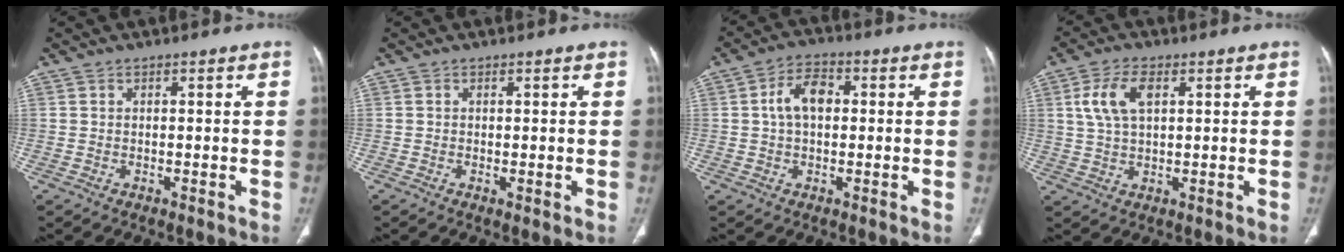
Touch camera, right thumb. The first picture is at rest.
{"total": 0.9, "force": [-0.1, 0.2, 0.9], "torque": [-0.019, -0.005, 0.000]}
{"total": 6.9, "force": [0.9, 4.4, 5.3], "torque": [-0.089, 0.018, 0.010]}
{"total": 7.5, "force": [2.4, 3.9, 5.9], "torque": [-0.124, 0.003, 0.049]}